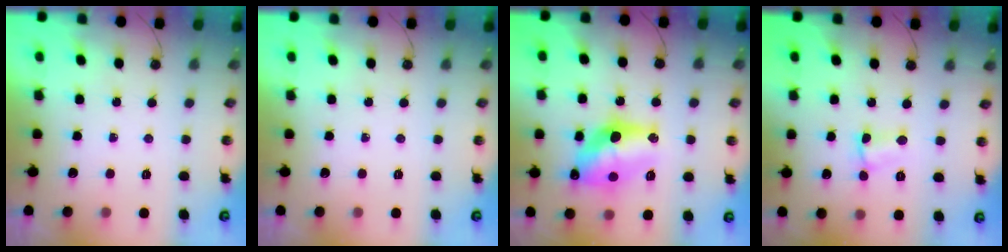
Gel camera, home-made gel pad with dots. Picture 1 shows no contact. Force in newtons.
{"total": 0.0}
{"total": 14.4, "press": 14.3, "slide": 1.3}
{"total": 1.8, "press": 1.7, "slide": 0.5}